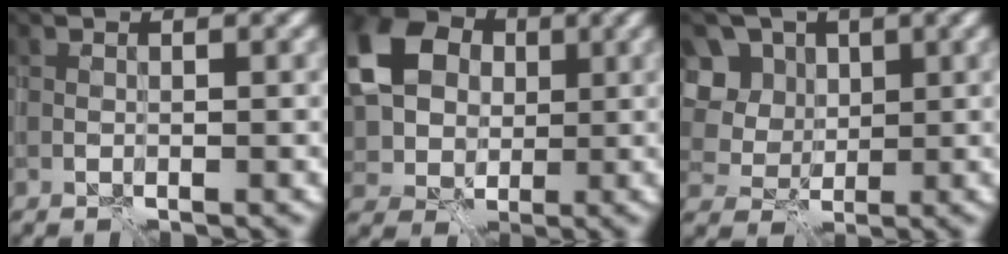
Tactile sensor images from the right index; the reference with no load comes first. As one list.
[{"total": 12.9, "force": [2.9, 10.3, 7.1], "torque": [-0.150, 0.020, 0.040]}, {"total": 9.7, "force": [4.4, 7.6, 4.0], "torque": [-0.090, 0.025, 0.059]}]